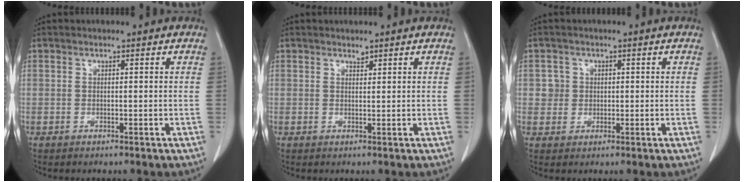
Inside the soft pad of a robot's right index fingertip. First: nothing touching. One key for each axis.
{"total": 0.7, "fx": 0.7, "fy": 0.2, "fz": 0.1, "tx": -0.005, "ty": -0.006, "tz": 0.010}
{"total": 2.4, "fx": 0.3, "fy": 2.4, "fz": 0.0, "tx": 0.010, "ty": 0.004, "tz": 0.003}